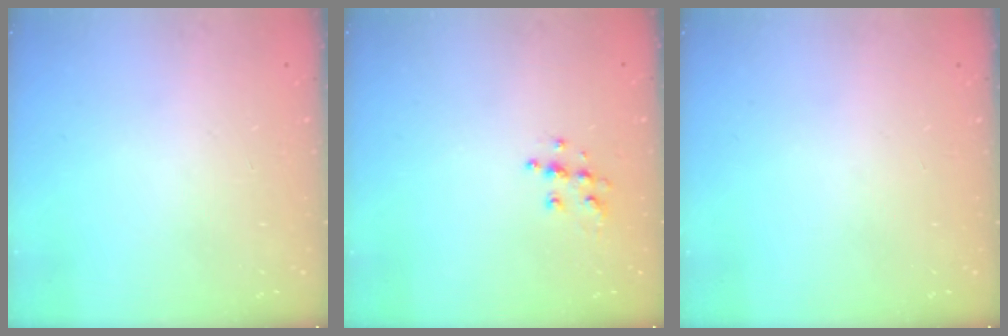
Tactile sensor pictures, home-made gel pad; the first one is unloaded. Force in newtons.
{"total": 6.3, "press": 6.3, "slide": 0.3}
{"total": 0.0}